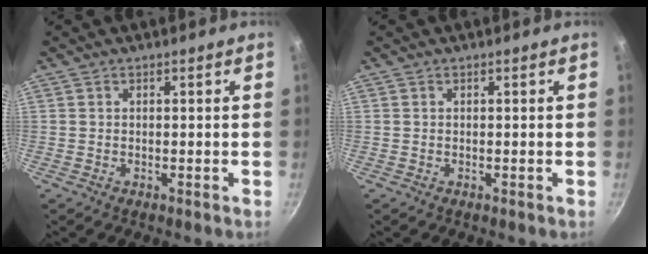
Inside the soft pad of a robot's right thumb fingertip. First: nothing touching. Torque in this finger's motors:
{"motor_torque": [0.00, 0.00, 0.00, 0.00, 0.00]}